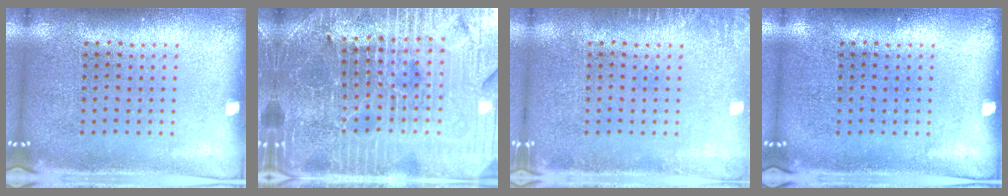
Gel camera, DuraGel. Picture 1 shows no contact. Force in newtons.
{"total": 5.2, "press": 4.8, "slide": 1.8}
{"total": 1.1, "press": 1.1, "slide": 0.2}
{"total": 0.0}